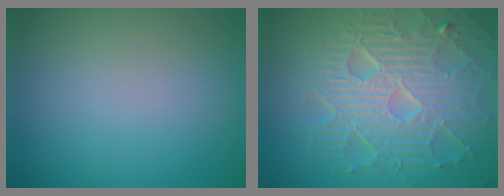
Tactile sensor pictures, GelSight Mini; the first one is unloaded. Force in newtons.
{"total": 10.8, "press": 6.8, "slide": 8.4}